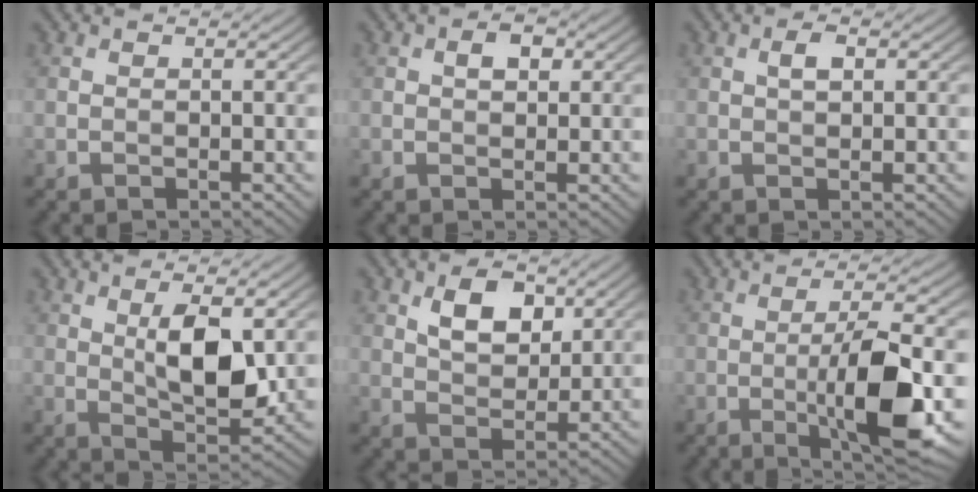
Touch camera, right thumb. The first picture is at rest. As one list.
[{"total": 2.2, "force": [0.6, 1.3, 1.6], "torque": [-0.025, 0.002, 0.007]}, {"total": 1.8, "force": [0.5, 0.8, 1.6], "torque": [-0.030, 0.002, 0.007]}, {"total": 7.7, "force": [1.6, 3.2, 6.8], "torque": [-0.122, -0.006, 0.032]}, {"total": 6.0, "force": [2.8, 3.4, 4.1], "torque": [-0.071, -0.004, 0.048]}, {"total": 10.3, "force": [-2.4, 2.1, 9.7], "torque": [-0.156, 0.000, -0.042]}]